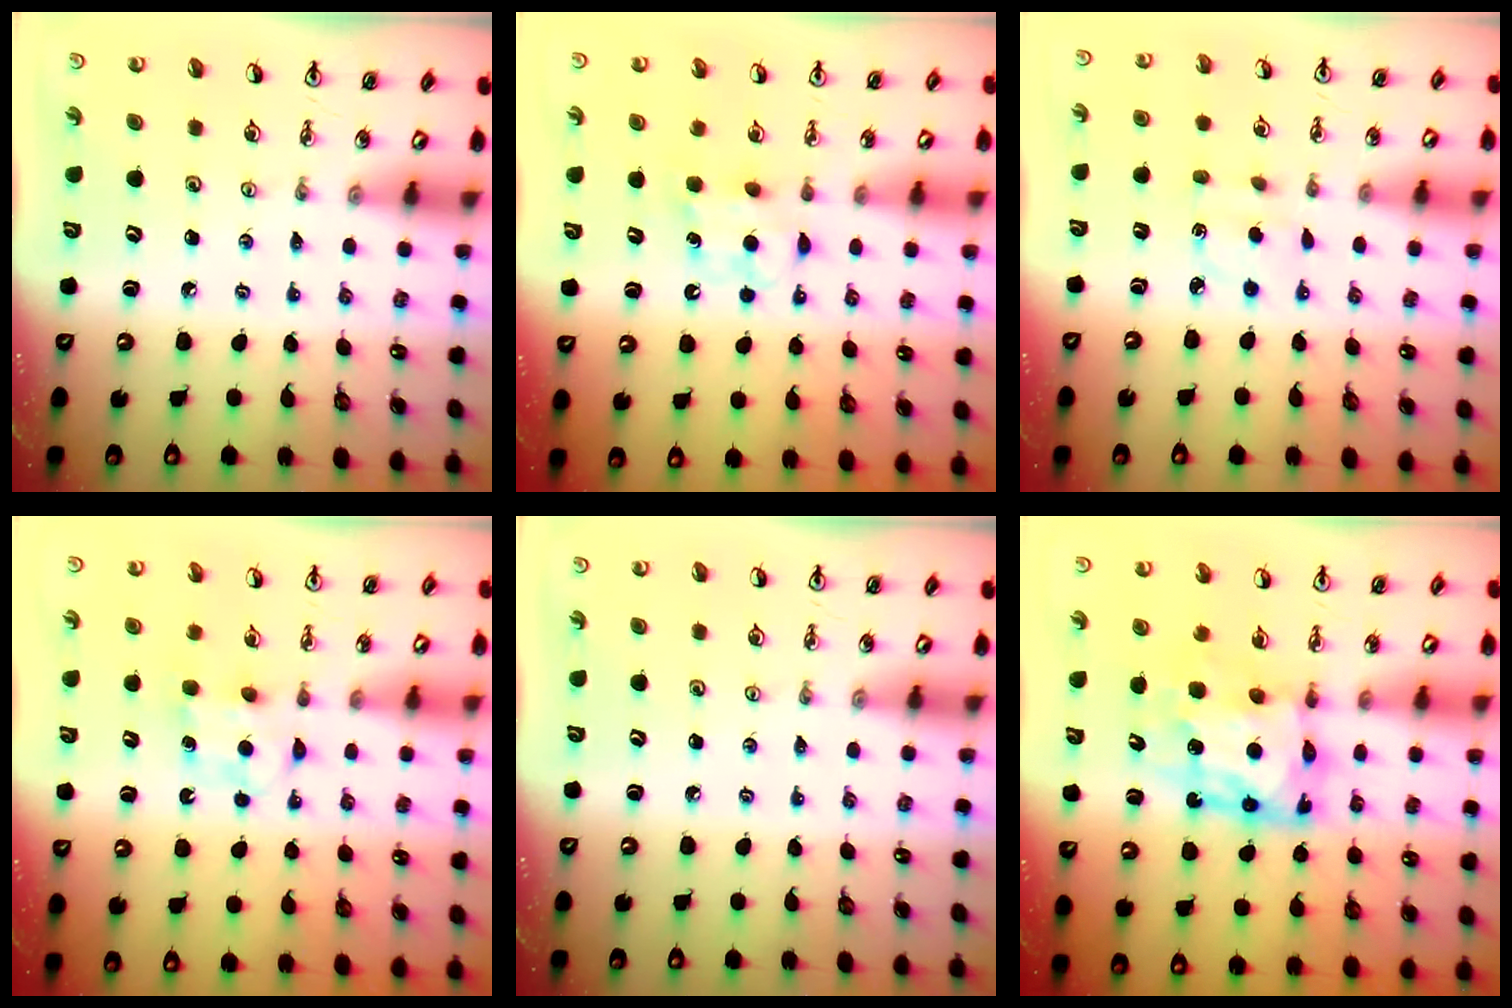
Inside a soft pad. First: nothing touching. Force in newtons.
{"total": 6.7, "press": 6.5, "slide": 1.4}
{"total": 2.7, "press": 2.6, "slide": 0.4}
{"total": 5.3, "press": 5.3, "slide": 0.7}
{"total": 0.0}
{"total": 10.0, "press": 9.9, "slide": 1.2}